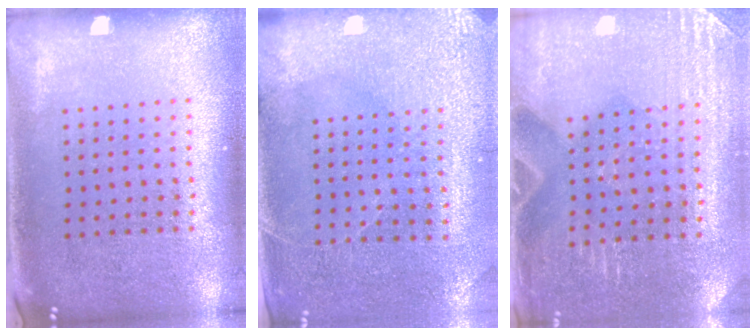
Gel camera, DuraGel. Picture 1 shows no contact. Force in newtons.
{"total": 2.9, "press": 2.7, "slide": 1.0}
{"total": 2.9, "press": 2.9, "slide": 0.4}